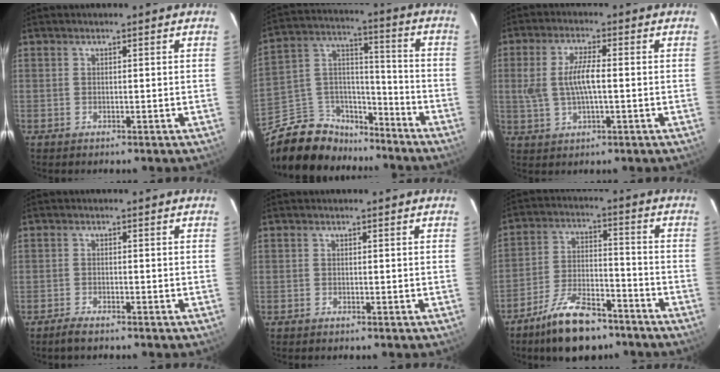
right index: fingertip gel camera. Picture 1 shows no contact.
{"total": 16.4, "force": [-12.9, 9.1, 4.6], "torque": [-0.111, 0.067, -0.208]}
{"total": 7.1, "force": [0.0, 2.5, 6.7], "torque": [-0.134, 0.003, 0.004]}
{"total": 2.6, "force": [-2.3, 0.5, 1.1], "torque": [-0.036, -0.003, -0.045]}
{"total": 0.5, "force": [-0.5, 0.2, 0.0], "torque": [-0.003, 0.000, -0.012]}
{"total": 13.8, "force": [-10.4, 5.4, 7.4], "torque": [-0.147, 0.006, -0.178]}